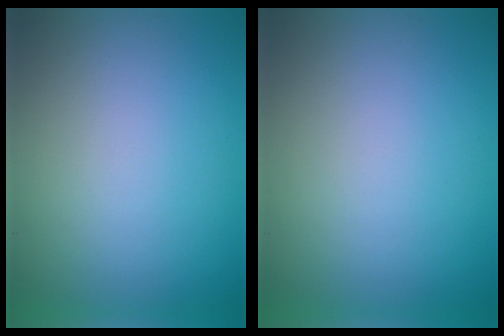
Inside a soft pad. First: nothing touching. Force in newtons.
{"total": 0.0}